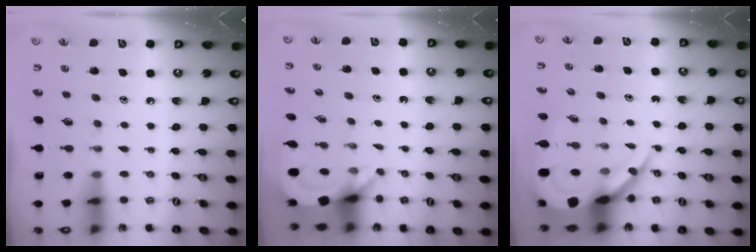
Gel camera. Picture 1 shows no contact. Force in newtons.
{"total": 3.9, "press": 3.8, "slide": 0.3}
{"total": 11.4, "press": 11.3, "slide": 1.2}